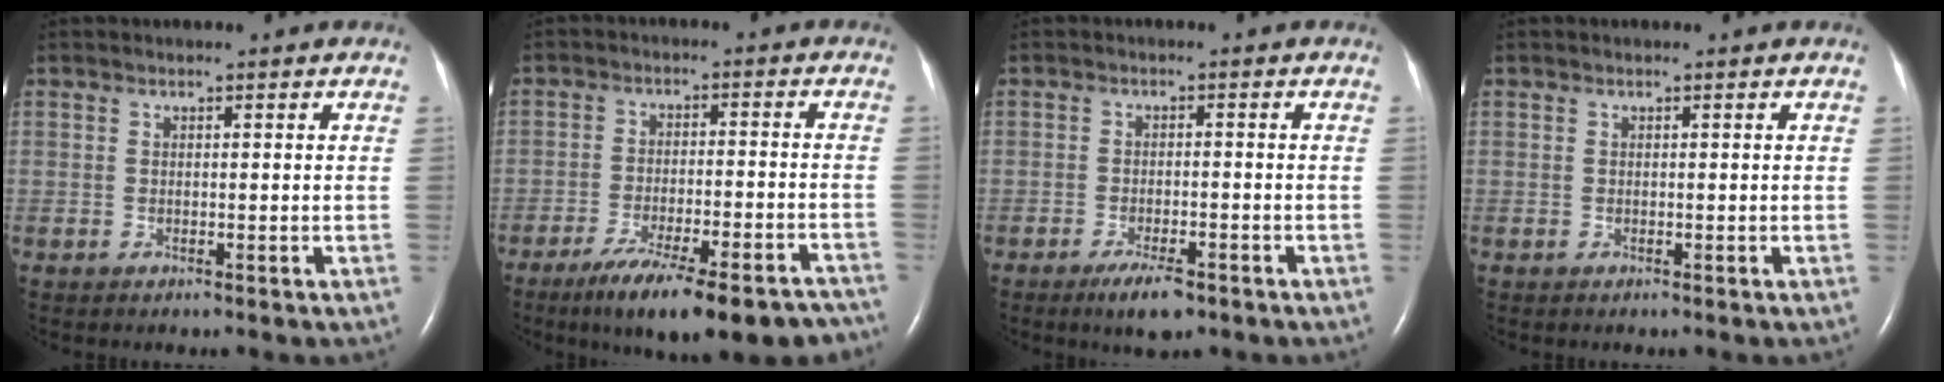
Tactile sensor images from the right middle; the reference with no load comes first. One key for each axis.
{"total": 19.1, "fx": -15.2, "fy": 3.7, "fz": 10.9, "tx": -0.116, "ty": -0.005, "tz": -0.216}
{"total": 4.6, "fx": -3.0, "fy": 1.2, "fz": 3.3, "tx": -0.065, "ty": -0.006, "tz": -0.046}
{"total": 0.0}